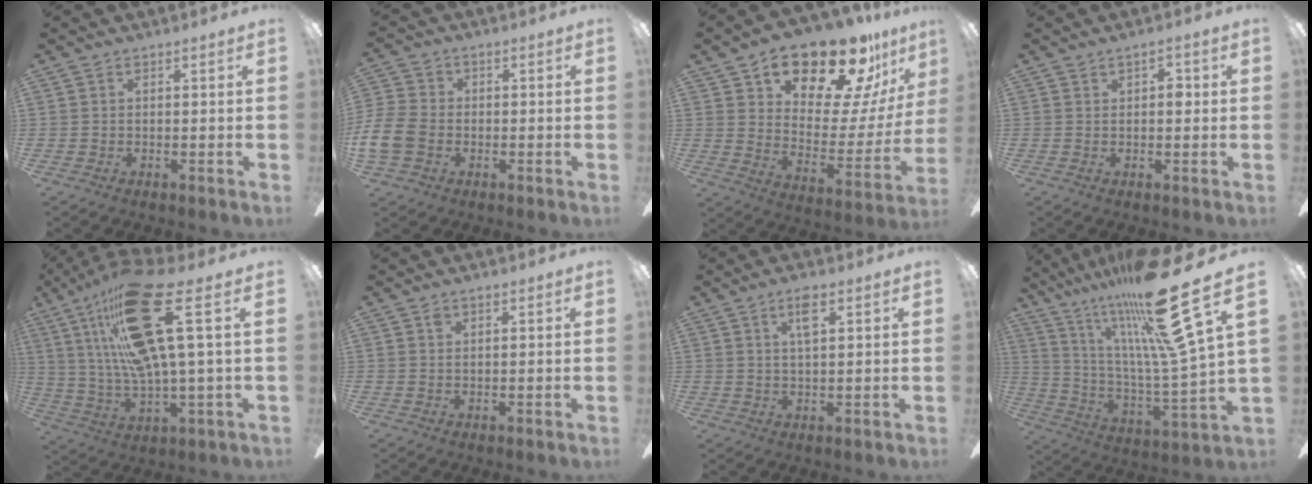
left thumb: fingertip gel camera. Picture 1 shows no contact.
{"total": 9.2, "force": [-2.4, 7.2, 5.2], "torque": [-0.122, 0.023, -0.041]}
{"total": 21.2, "force": [16.7, 8.4, 9.9], "torque": [-0.152, -0.121, 0.283]}
{"total": 2.7, "force": [0.7, 1.4, 2.2], "torque": [-0.021, -0.002, 0.004]}
{"total": 24.9, "force": [10.0, 5.6, 22.1], "torque": [-0.427, -0.031, 0.158]}
{"total": 1.4, "force": [0.7, 0.6, 0.9], "torque": [-0.021, 0.003, 0.012]}
{"total": 4.8, "force": [2.4, 1.4, 3.9], "torque": [-0.076, 0.003, 0.038]}
{"total": 29.4, "force": [18.3, 6.0, 22.1], "torque": [-0.360, -0.098, 0.289]}